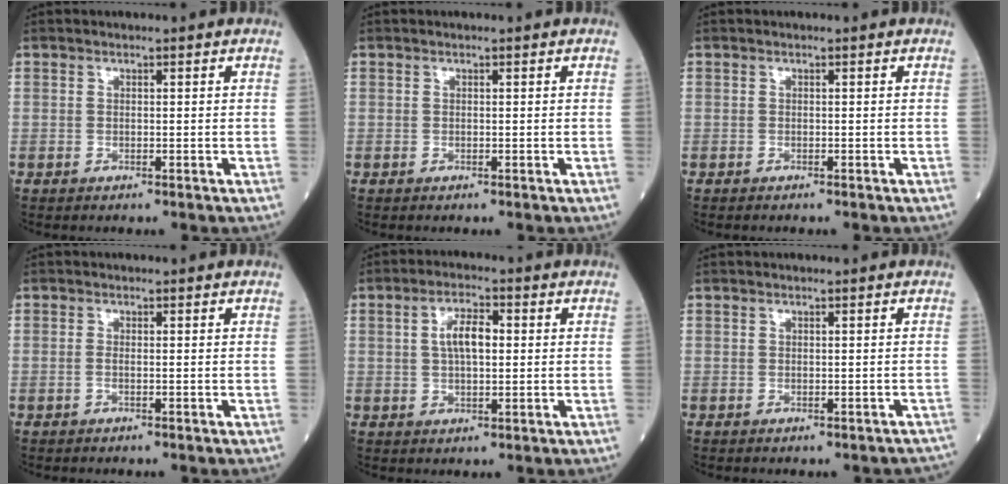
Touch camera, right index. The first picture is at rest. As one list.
[{"total": 0.0}, {"total": 0.6, "force": [-0.5, 0.1, 0.2], "torque": [0.002, 0.000, -0.010]}, {"total": 0.6, "force": [-0.1, 0.1, 0.6], "torque": [-0.013, 0.000, -0.004]}, {"total": 5.3, "force": [0.9, 2.0, 4.9], "torque": [-0.094, 0.011, 0.016]}, {"total": 2.8, "force": [-2.4, 1.2, 0.7], "torque": [0.006, 0.007, -0.023]}]